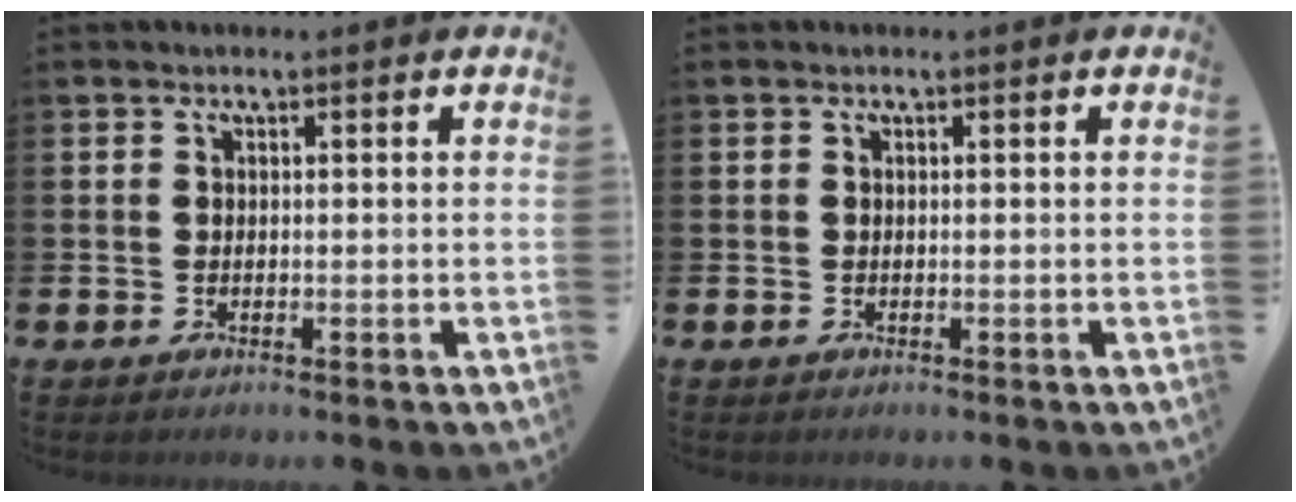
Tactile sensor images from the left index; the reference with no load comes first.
{"total": 0.0}